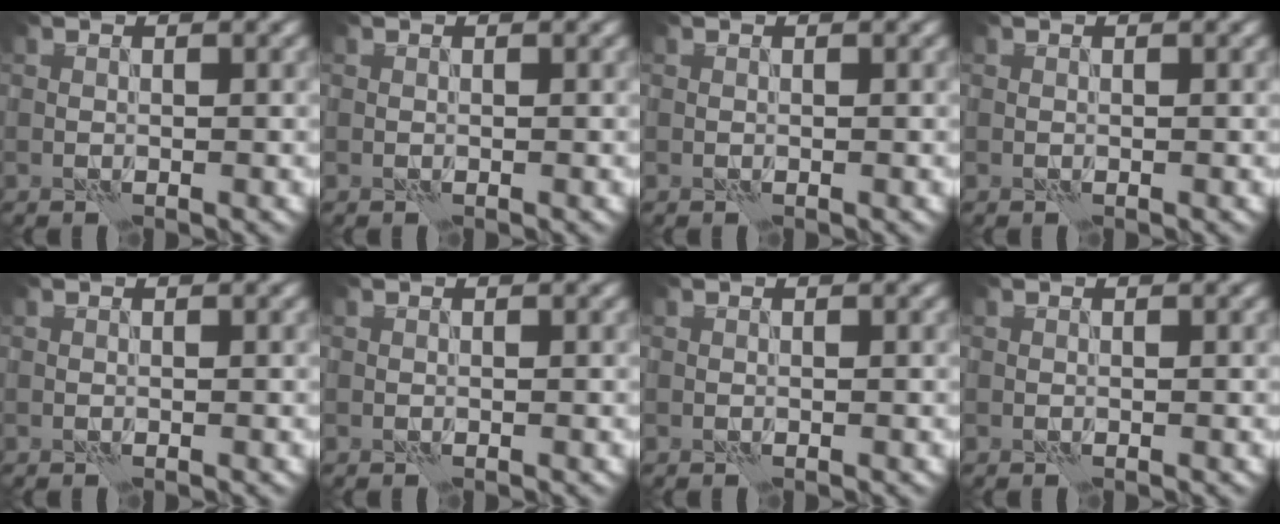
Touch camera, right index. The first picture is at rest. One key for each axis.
{"total": 0.0}
{"total": 0.0}
{"total": 0.0}
{"total": 0.0}
{"total": 0.0}
{"total": 0.0}
{"total": 0.0}